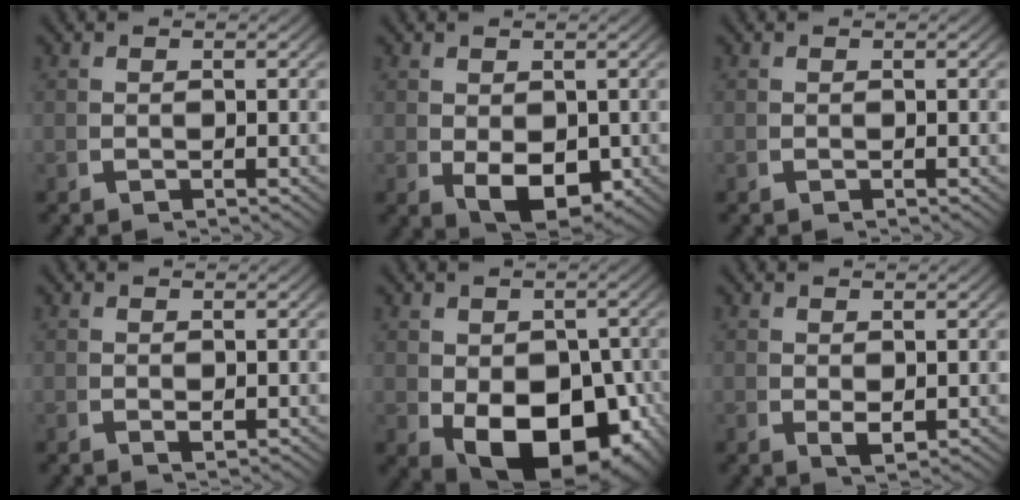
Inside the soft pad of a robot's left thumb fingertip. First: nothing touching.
{"total": 5.0, "force": [-0.4, 3.3, 3.7], "torque": [-0.077, -0.034, 0.015]}
{"total": 0.0}
{"total": 0.7, "force": [0.4, 0.3, 0.5], "torque": [-0.010, -0.003, 0.012]}
{"total": 12.3, "force": [-2.5, 8.1, 8.9], "torque": [-0.158, -0.076, 0.004]}
{"total": 1.4, "force": [0.6, 0.7, 1.0], "torque": [-0.021, -0.009, 0.019]}